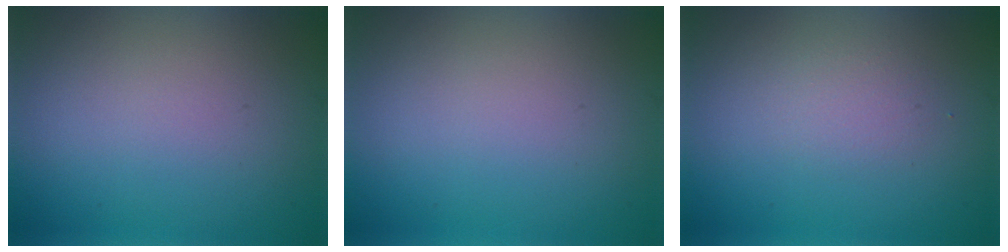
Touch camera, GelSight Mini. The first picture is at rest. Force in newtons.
{"total": 0.0}
{"total": 1.3, "press": 1.3, "slide": 0.0}